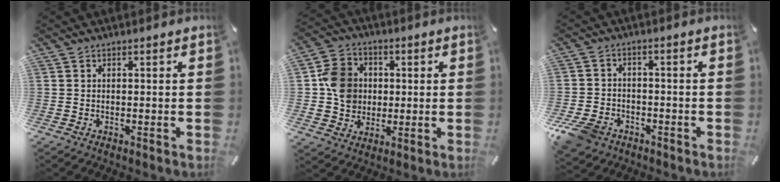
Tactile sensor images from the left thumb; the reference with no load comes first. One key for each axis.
{"total": 10.0, "fx": 0.5, "fy": 9.1, "fz": 4.1, "tx": -0.064, "ty": 0.016, "tz": 0.015}
{"total": 7.5, "fx": -4.8, "fy": 4.9, "fz": 2.9, "tx": -0.074, "ty": 0.021, "tz": -0.094}